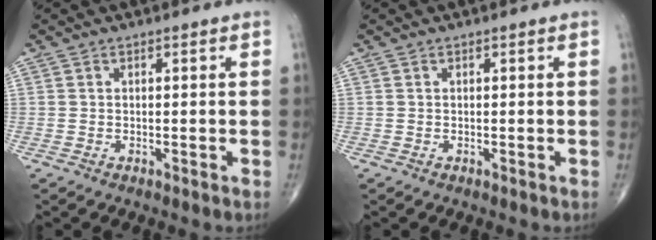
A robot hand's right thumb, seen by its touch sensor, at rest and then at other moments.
{"total": 0.0}